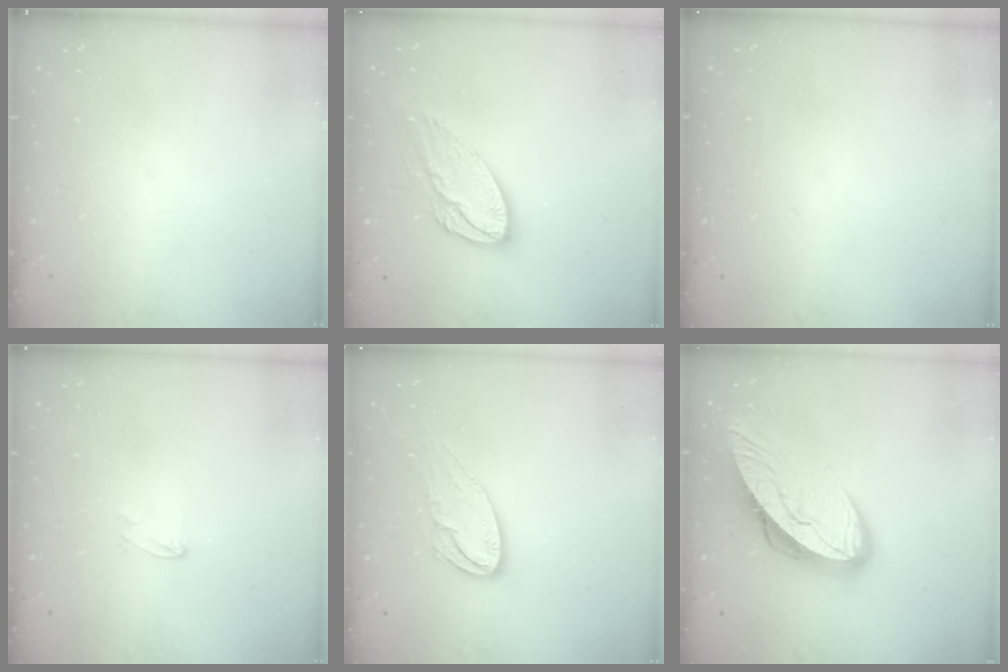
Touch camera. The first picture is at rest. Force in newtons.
{"total": 13.0, "press": 13.0, "slide": 1.0}
{"total": 0.0}
{"total": 3.4, "press": 3.4, "slide": 0.3}
{"total": 11.2, "press": 11.1, "slide": 0.9}
{"total": 12.9, "press": 12.9, "slide": 1.2}